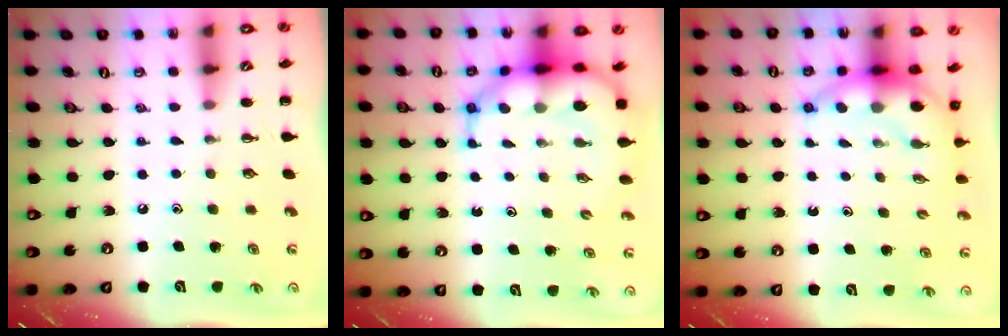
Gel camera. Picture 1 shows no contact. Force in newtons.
{"total": 10.7, "press": 10.3, "slide": 2.9}
{"total": 6.6, "press": 6.4, "slide": 1.4}